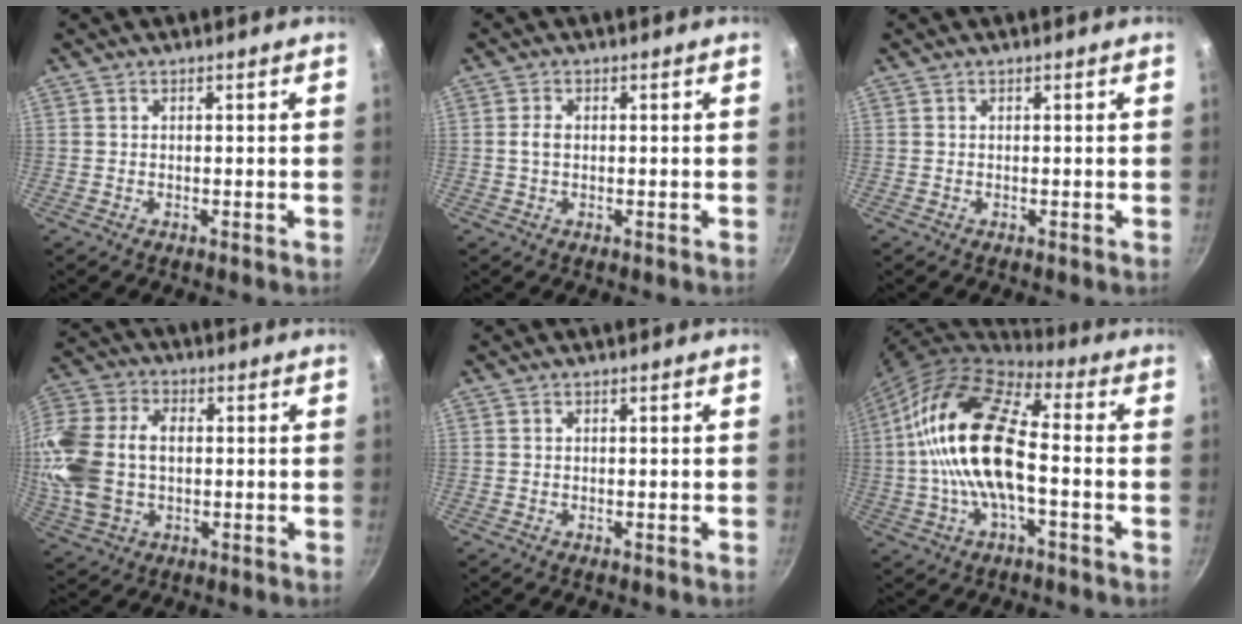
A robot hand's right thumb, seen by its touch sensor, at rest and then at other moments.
{"total": 2.0, "force": [0.0, 1.3, 1.5], "torque": [-0.028, 0.007, -0.001]}
{"total": 0.0}
{"total": 16.7, "force": [0.1, 11.6, 12.1], "torque": [-0.248, 0.028, -0.002]}
{"total": 0.0}
{"total": 18.9, "force": [-0.9, 8.3, 17.0], "torque": [-0.311, 0.035, -0.030]}